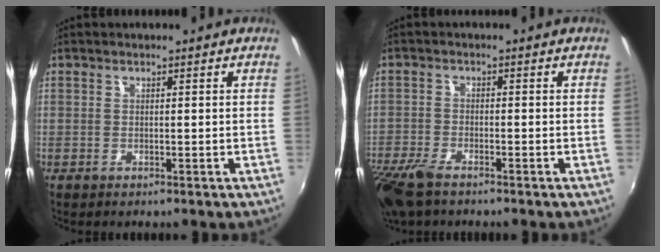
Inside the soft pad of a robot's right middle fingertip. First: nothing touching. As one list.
[{"total": 8.2, "force": [-6.1, 2.7, 4.7], "torque": [-0.127, -0.030, -0.122]}]